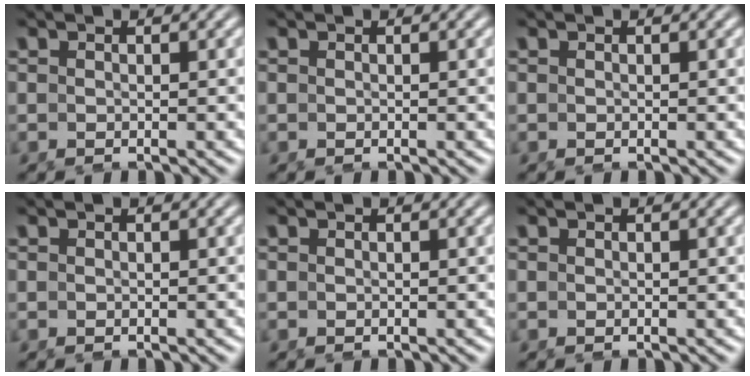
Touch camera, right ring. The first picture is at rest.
{"total": 0.0}
{"total": 0.0}
{"total": 0.0}
{"total": 0.0}
{"total": 0.0}